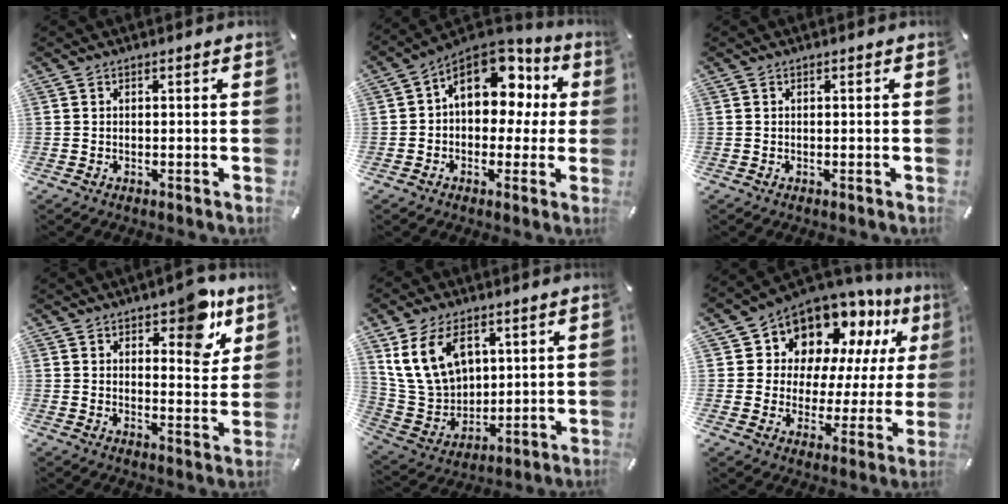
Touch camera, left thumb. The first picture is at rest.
{"total": 14.9, "force": [4.8, 10.4, 9.5], "torque": [-0.126, -0.022, 0.085]}
{"total": 0.0}
{"total": 9.6, "force": [6.6, 4.6, 5.3], "torque": [-0.050, -0.039, 0.108]}
{"total": 14.5, "force": [6.7, 10.3, 7.8], "torque": [-0.179, -0.017, 0.129]}
{"total": 12.6, "force": [9.8, 7.6, 2.1], "torque": [-0.049, -0.092, 0.178]}